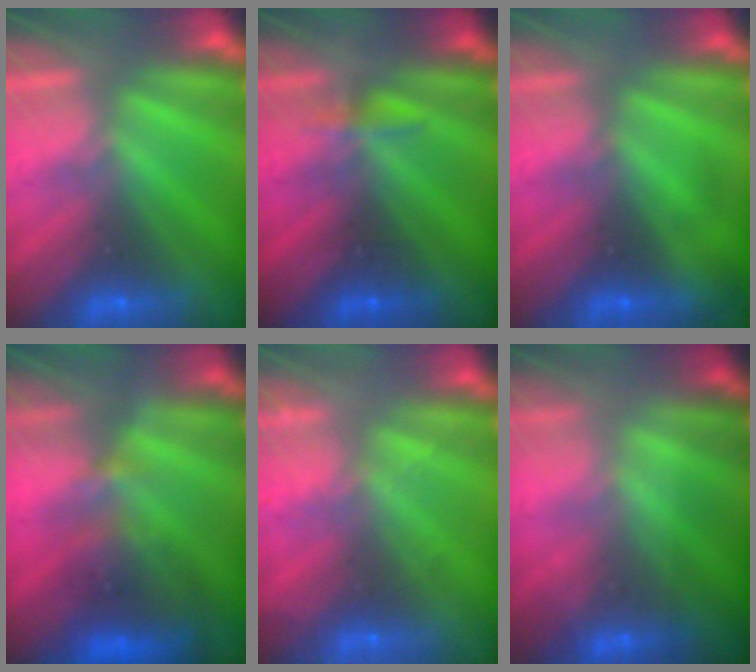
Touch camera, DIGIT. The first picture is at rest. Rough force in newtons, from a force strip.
{"total": 3.6}
{"total": 1.9}
{"total": 3.8}
{"total": 2.1}
{"total": 1.6}